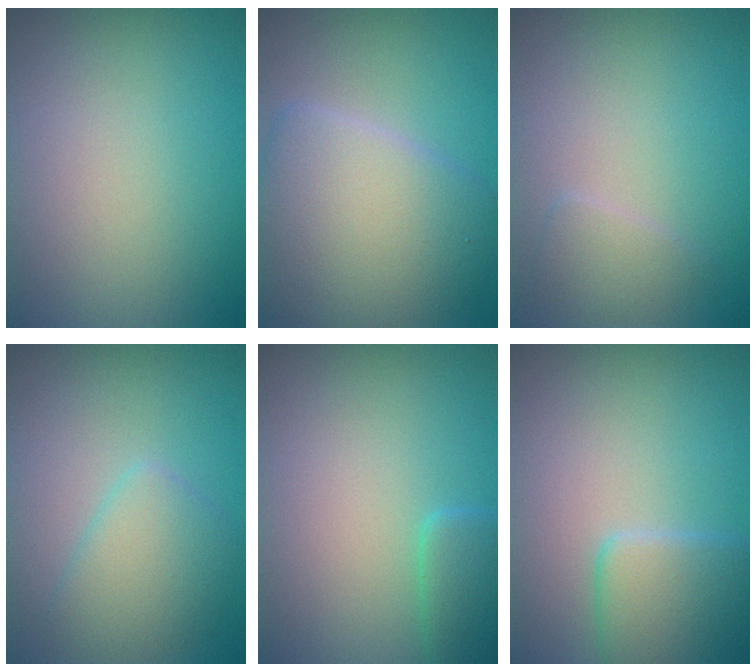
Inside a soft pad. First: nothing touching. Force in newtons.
{"total": 7.7, "press": 7.7, "slide": 0.2}
{"total": 1.5, "press": 1.5, "slide": 0.1}
{"total": 3.5, "press": 3.5, "slide": 0.1}
{"total": 2.6, "press": 2.6, "slide": 0.2}
{"total": 3.9, "press": 3.9, "slide": 0.2}